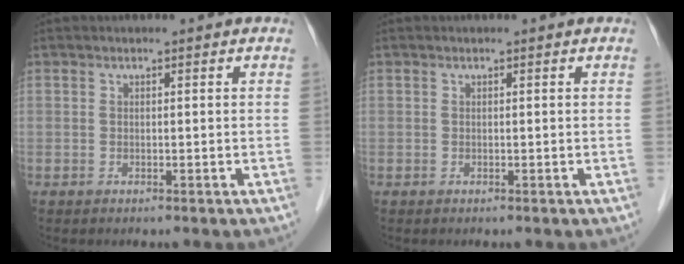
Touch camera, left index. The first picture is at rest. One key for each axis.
{"total": 0.0}